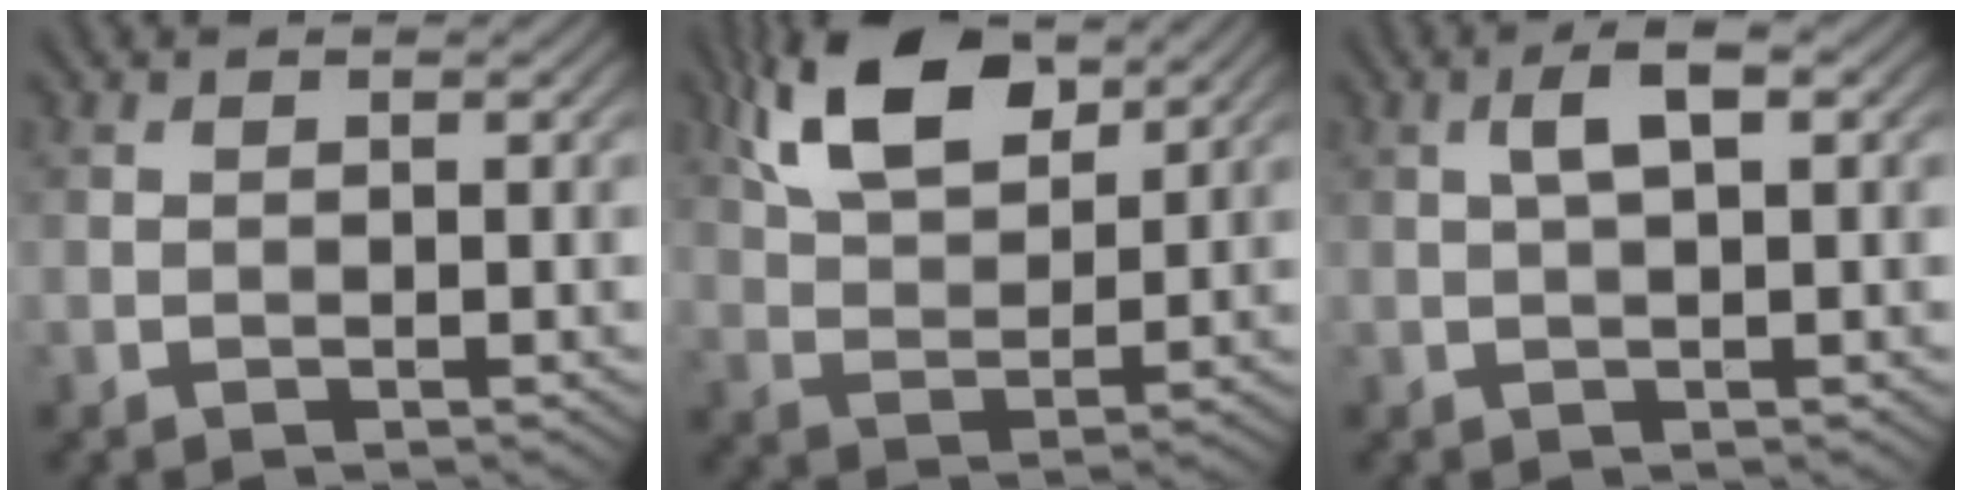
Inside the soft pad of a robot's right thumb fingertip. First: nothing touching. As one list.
[{"total": 11.3, "force": [6.5, 5.2, 7.6], "torque": [-0.168, 0.013, 0.125]}, {"total": 3.4, "force": [0.9, 1.0, 3.2], "torque": [-0.060, 0.010, 0.014]}]